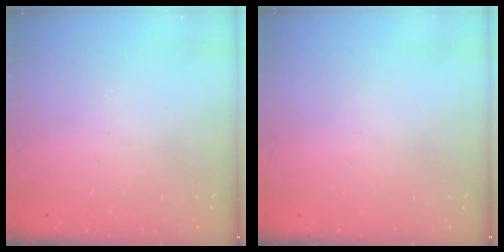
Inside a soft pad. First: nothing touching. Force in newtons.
{"total": 0.0}